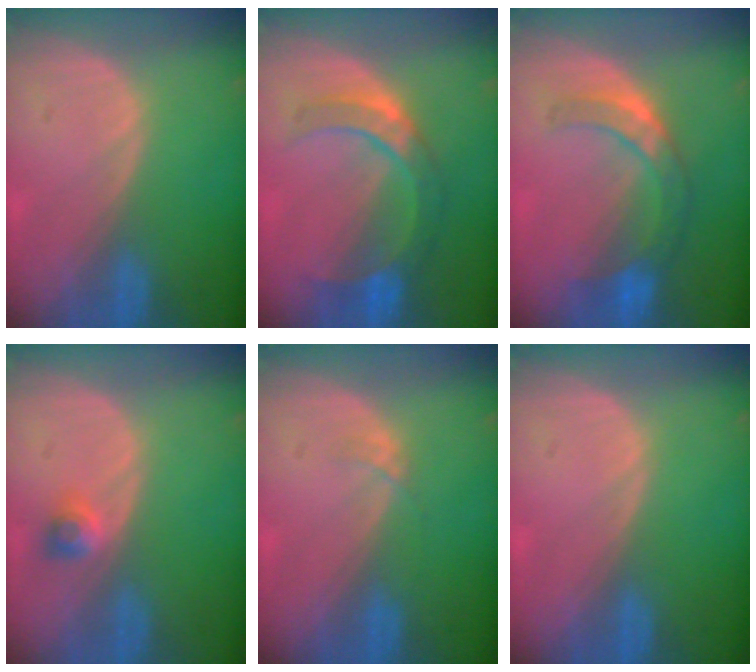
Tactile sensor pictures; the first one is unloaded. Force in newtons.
{"total": 7.0, "press": 6.9, "slide": 1.0}
{"total": 7.6, "press": 6.7, "slide": 3.6}
{"total": 2.4, "press": 2.0, "slide": 1.3}
{"total": 0.9, "press": 0.9, "slide": 0.1}
{"total": 0.0}